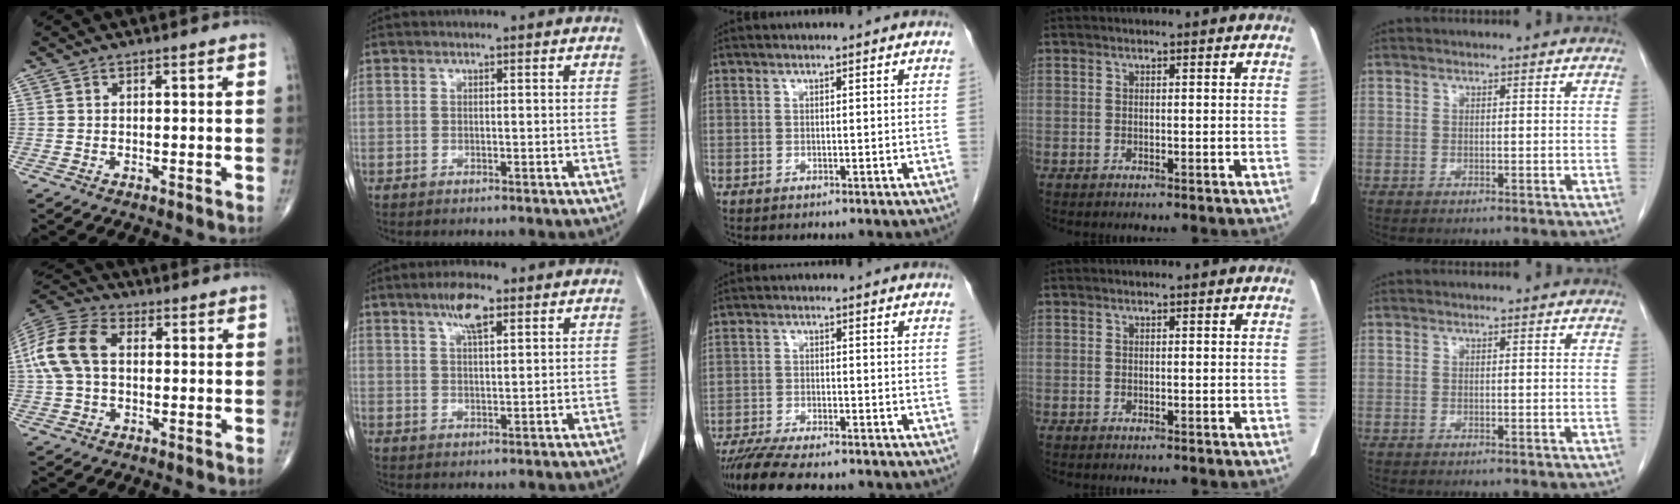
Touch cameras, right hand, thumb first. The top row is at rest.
{"thumb": {"total": 13.0, "force": [1.3, 8.5, 9.8], "torque": [-0.213, 0.032, 0.019]}, "index": {"total": 5.0, "force": [3.0, 1.2, 3.9], "torque": [-0.078, 0.006, 0.054]}, "middle": {"total": 10.8, "force": [-9.3, 1.9, 5.1], "torque": [-0.078, -0.015, -0.144]}}